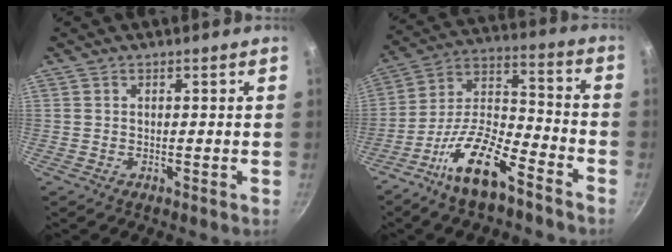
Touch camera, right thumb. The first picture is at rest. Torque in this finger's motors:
{"motor_torque": [0.38, 0.51, 1.57, -1.21, 0.38]}